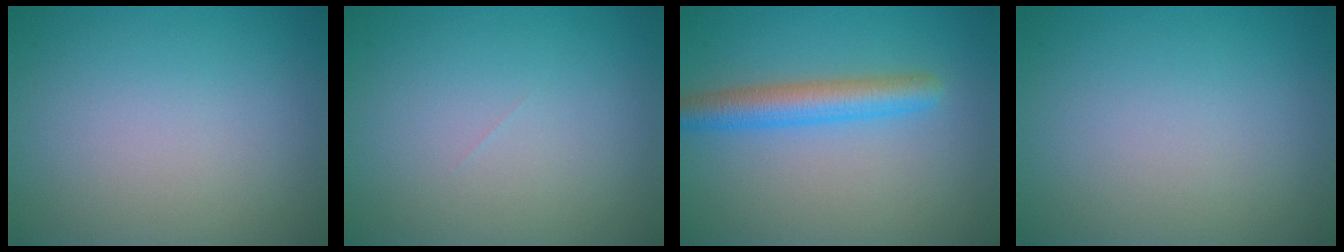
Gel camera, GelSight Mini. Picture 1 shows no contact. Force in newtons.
{"total": 0.0}
{"total": 3.9, "press": 3.9, "slide": 0.0}
{"total": 0.0}